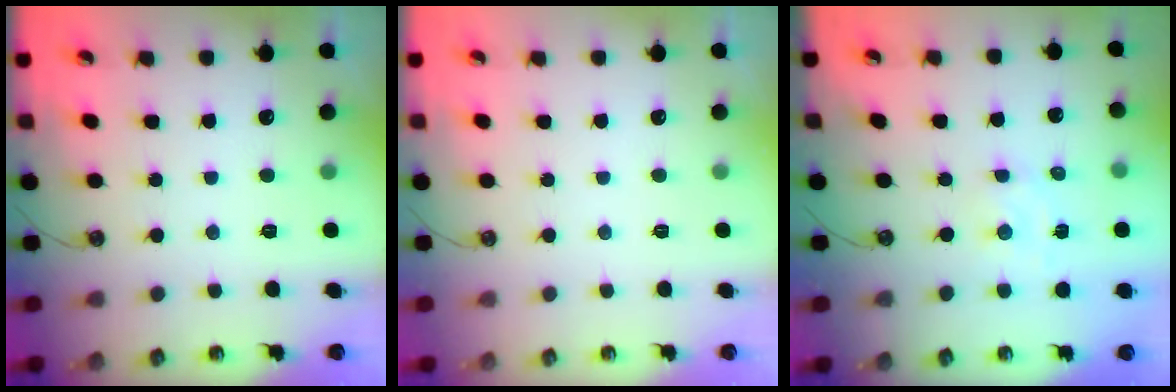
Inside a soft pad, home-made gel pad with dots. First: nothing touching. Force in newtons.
{"total": 0.0}
{"total": 1.9, "press": 1.9, "slide": 0.3}